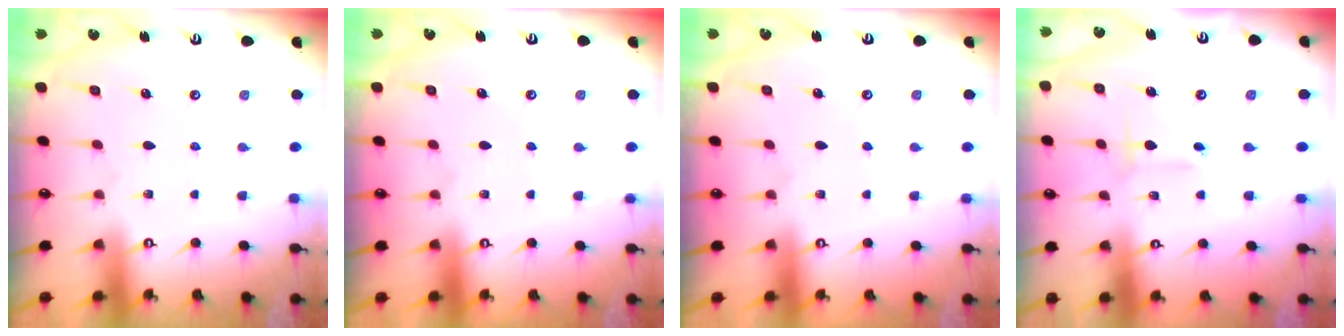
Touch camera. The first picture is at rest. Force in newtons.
{"total": 0.0}
{"total": 0.0}
{"total": 2.6, "press": 2.6, "slide": 0.0}